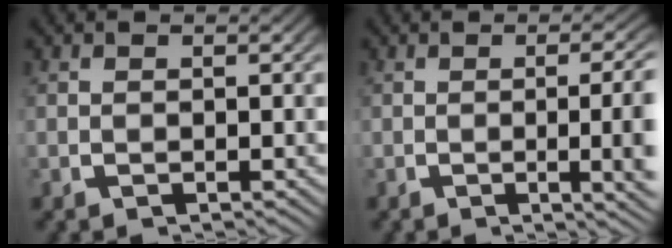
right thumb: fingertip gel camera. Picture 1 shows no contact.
{"total": 5.7, "force": [-1.0, 1.7, 5.4], "torque": [-0.068, -0.001, -0.017]}